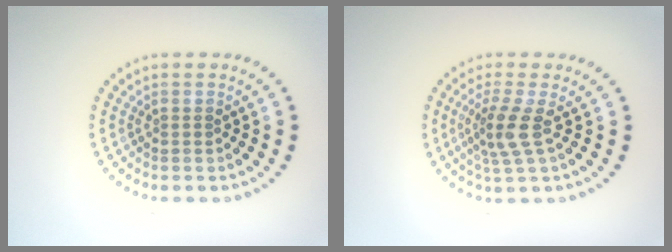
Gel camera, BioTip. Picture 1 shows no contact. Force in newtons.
{"total": 2.9, "press": 2.2, "slide": 1.8}